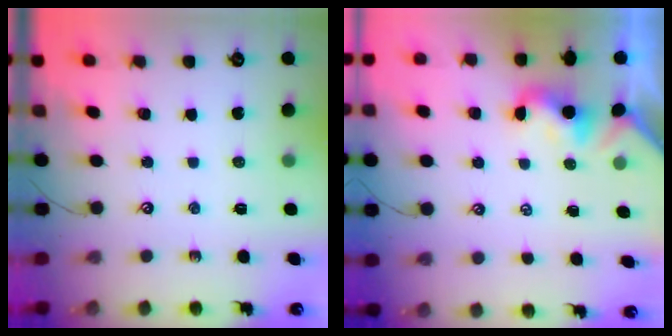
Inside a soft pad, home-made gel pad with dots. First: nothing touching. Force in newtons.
{"total": 2.1, "press": 2.1, "slide": 0.5}